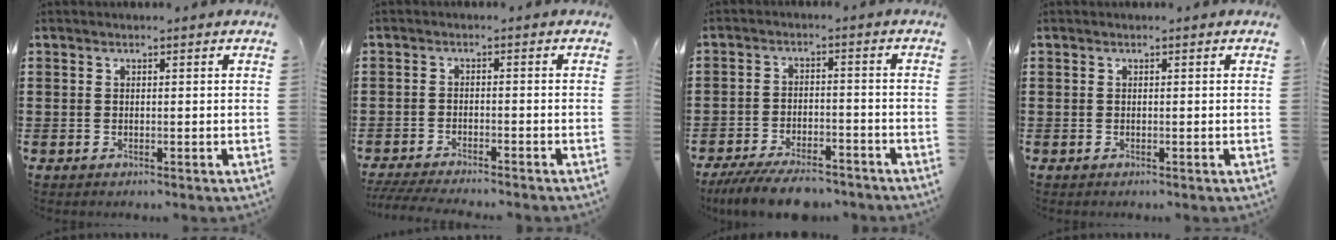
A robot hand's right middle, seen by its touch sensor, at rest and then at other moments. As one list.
[{"total": 3.2, "force": [-3.1, -0.1, 0.9], "torque": [-0.023, -0.007, -0.063]}, {"total": 6.6, "force": [-5.9, 1.2, 2.7], "torque": [-0.050, 0.001, -0.110]}, {"total": 0.0}]